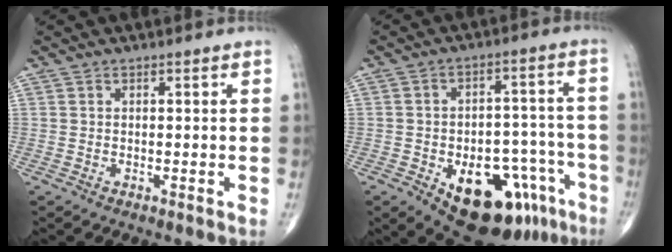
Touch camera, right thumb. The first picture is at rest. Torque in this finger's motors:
{"motor_torque": [1.49, 1.80, 1.23, -0.88, 0.33]}